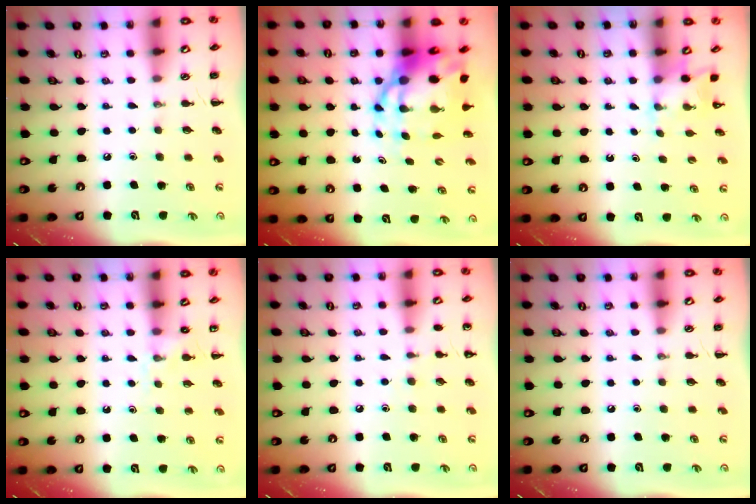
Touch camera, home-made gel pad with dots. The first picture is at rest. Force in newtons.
{"total": 12.1, "press": 11.6, "slide": 3.3}
{"total": 2.2, "press": 2.1, "slide": 0.7}
{"total": 4.7, "press": 4.4, "slide": 1.5}
{"total": 4.7, "press": 4.4, "slide": 1.6}
{"total": 0.0}